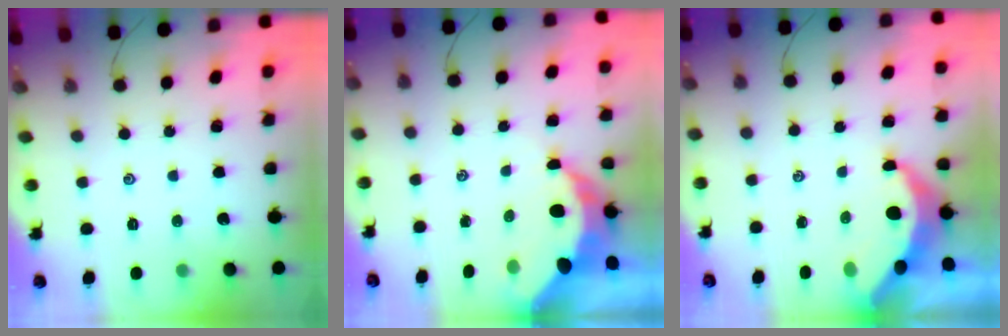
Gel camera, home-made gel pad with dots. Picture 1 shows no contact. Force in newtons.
{"total": 9.6, "press": 9.5, "slide": 1.3}
{"total": 6.6, "press": 6.5, "slide": 0.8}